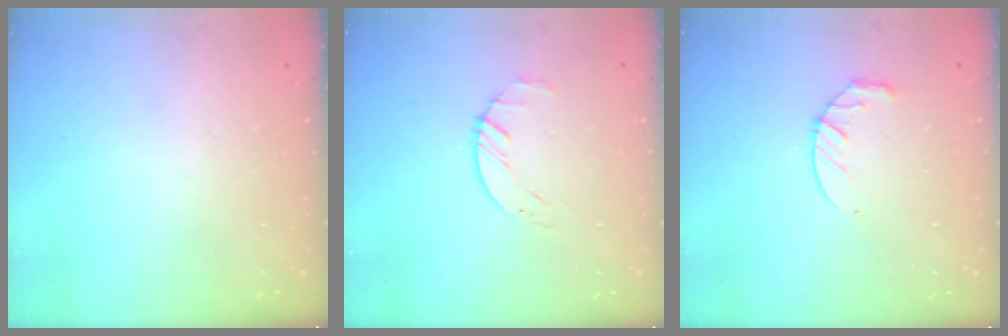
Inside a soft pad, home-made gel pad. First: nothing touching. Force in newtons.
{"total": 1.6, "press": 1.6, "slide": 0.3}
{"total": 6.8, "press": 6.8, "slide": 0.8}